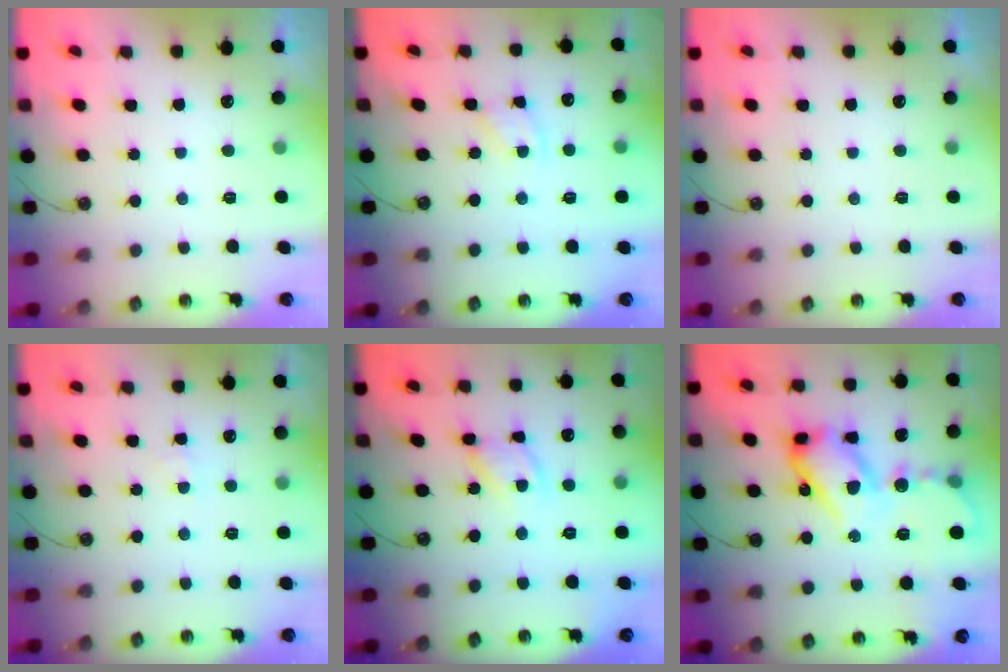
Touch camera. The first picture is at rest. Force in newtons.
{"total": 3.7, "press": 3.7, "slide": 0.5}
{"total": 0.0}
{"total": 2.5, "press": 2.4, "slide": 0.4}
{"total": 10.8, "press": 10.8, "slide": 1.2}
{"total": 21.1, "press": 21.0, "slide": 2.3}